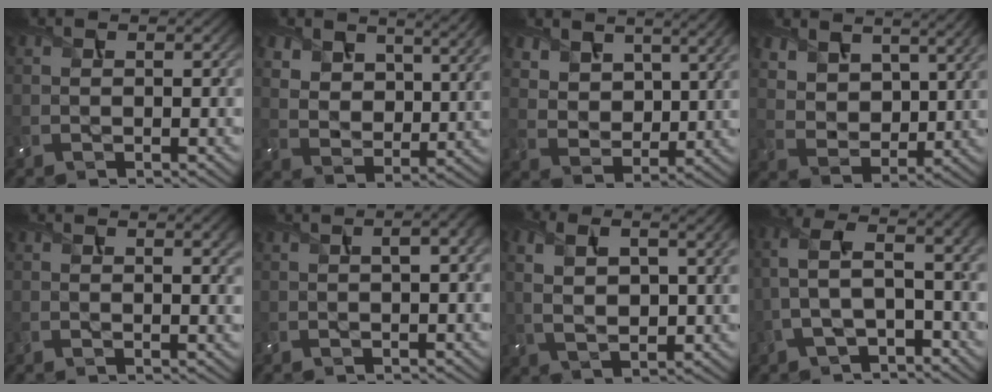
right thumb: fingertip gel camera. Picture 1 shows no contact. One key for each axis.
{"total": 9.2, "fx": 6.0, "fy": 5.1, "fz": 4.8, "tx": -0.112, "ty": -0.005, "tz": 0.102}
{"total": 7.9, "fx": 5.5, "fy": 4.3, "fz": 3.7, "tx": -0.099, "ty": -0.020, "tz": 0.110}
{"total": 9.0, "fx": 6.1, "fy": 4.9, "fz": 4.5, "tx": -0.125, "ty": -0.019, "tz": 0.120}
{"total": 1.9, "fx": 1.1, "fy": 0.5, "fz": 1.5, "tx": -0.024, "ty": -0.003, "tz": 0.020}
{"total": 2.2, "fx": 0.4, "fy": 0.4, "fz": 2.1, "tx": -0.035, "ty": 0.010, "tz": 0.005}
{"total": 8.2, "fx": 2.3, "fy": 3.8, "fz": 6.9, "tx": -0.157, "ty": -0.001, "tz": 0.039}
{"total": 8.5, "fx": -1.2, "fy": 4.0, "fz": 7.4, "tx": -0.176, "ty": 0.008, "tz": -0.030}